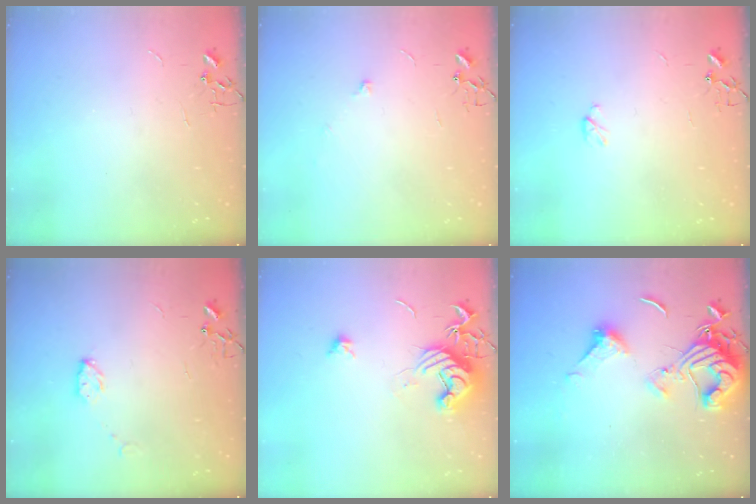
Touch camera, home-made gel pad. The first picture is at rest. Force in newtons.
{"total": 5.4, "press": 5.1, "slide": 1.8}
{"total": 3.4, "press": 3.3, "slide": 0.4}
{"total": 4.5, "press": 4.5, "slide": 0.6}
{"total": 13.1, "press": 13.1, "slide": 1.0}
{"total": 15.3, "press": 15.3, "slide": 1.6}